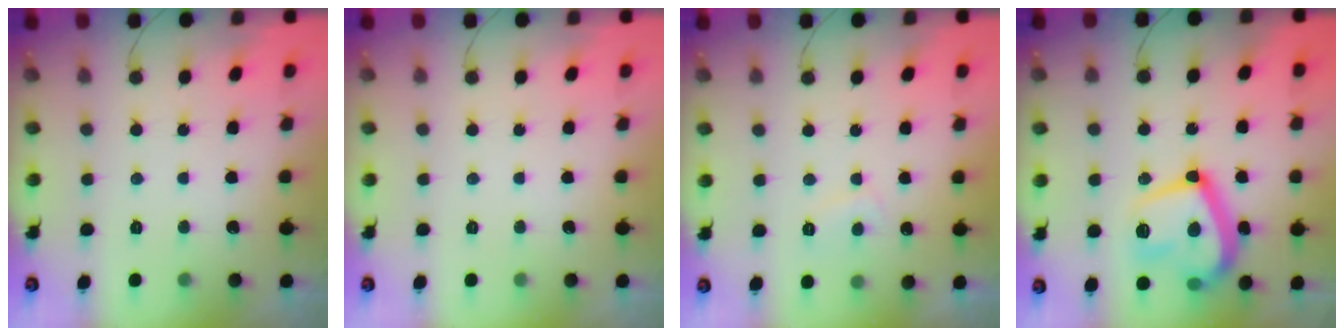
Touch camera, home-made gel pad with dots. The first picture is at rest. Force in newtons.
{"total": 0.0}
{"total": 2.9, "press": 2.9, "slide": 0.5}
{"total": 18.4, "press": 18.3, "slide": 2.0}